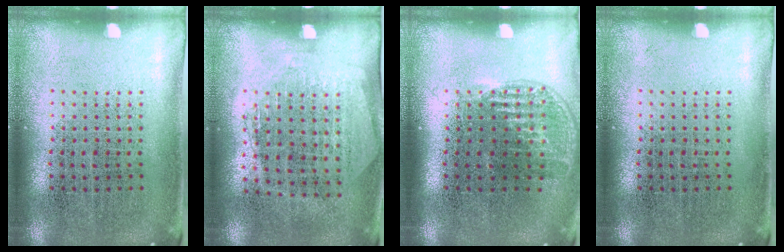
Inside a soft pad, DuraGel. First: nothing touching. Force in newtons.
{"total": 1.3, "press": 1.1, "slide": 0.7}
{"total": 1.1, "press": 1.0, "slide": 0.6}
{"total": 0.0}